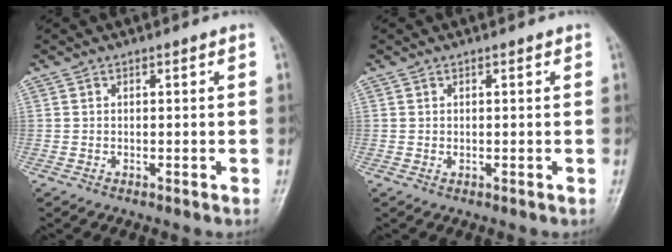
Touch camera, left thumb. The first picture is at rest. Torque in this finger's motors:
{"motor_torque": [-0.12, -0.12, 0.02, -0.01, 0.00]}